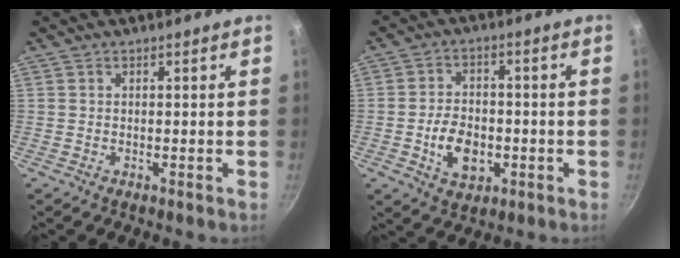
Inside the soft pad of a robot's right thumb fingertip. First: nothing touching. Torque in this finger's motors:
{"motor_torque": [0.09, 0.62, -0.15, -0.09, 0.07]}